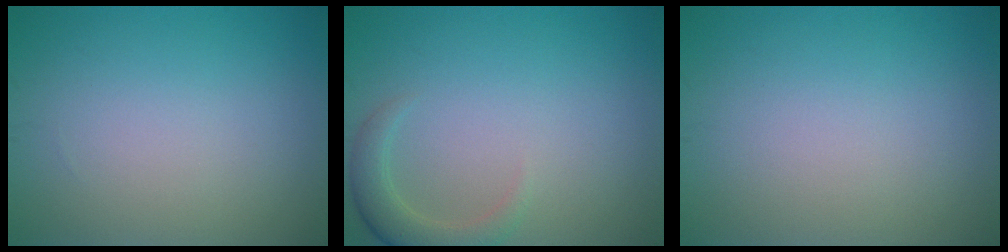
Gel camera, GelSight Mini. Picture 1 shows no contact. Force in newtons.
{"total": 2.7, "press": 2.6, "slide": 0.5}
{"total": 0.0}